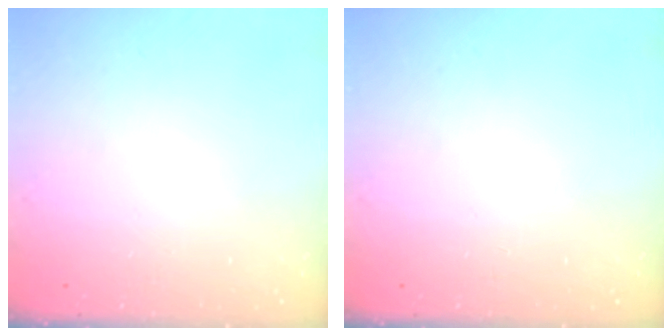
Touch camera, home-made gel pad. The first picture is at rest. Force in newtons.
{"total": 0.0}